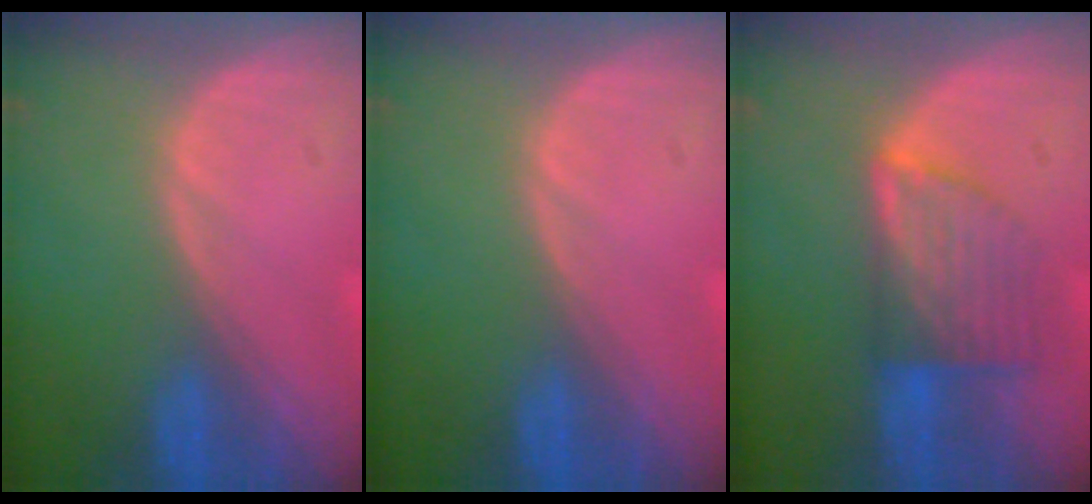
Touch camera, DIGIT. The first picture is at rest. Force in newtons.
{"total": 0.0}
{"total": 7.2, "press": 6.4, "slide": 3.4}